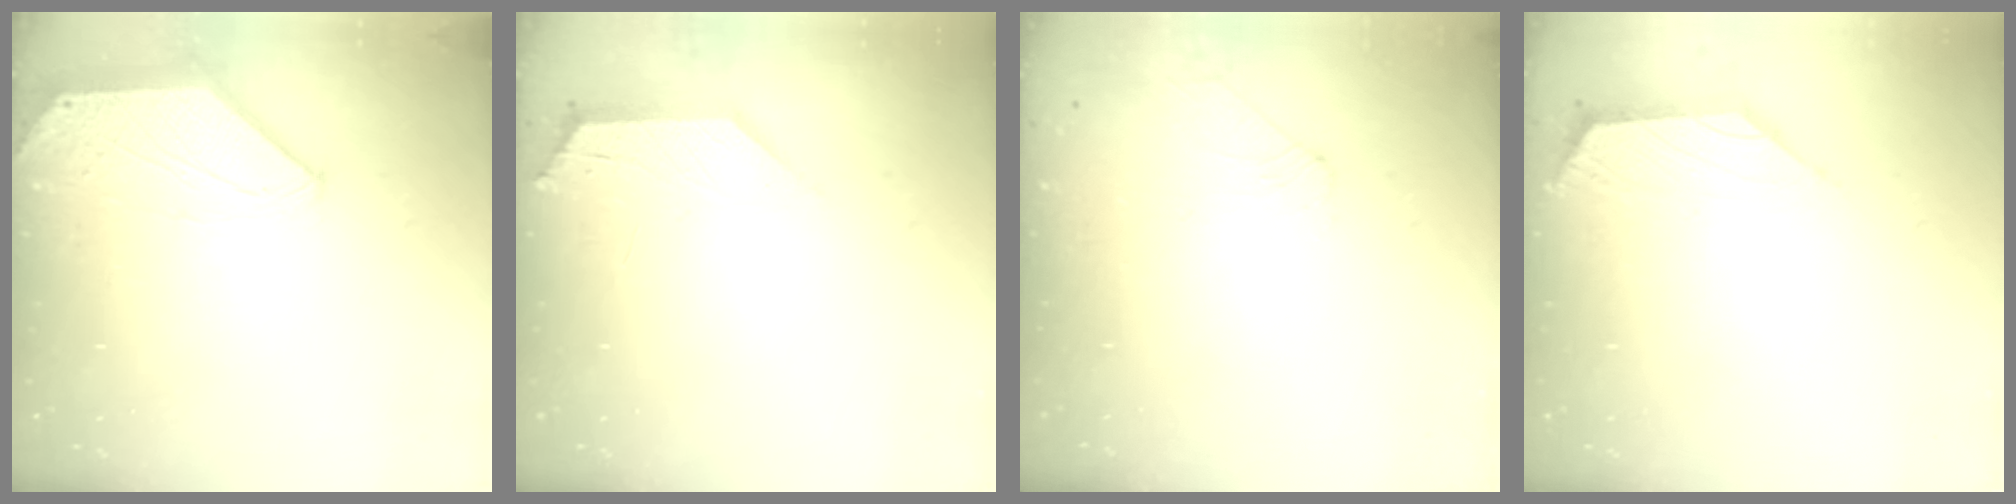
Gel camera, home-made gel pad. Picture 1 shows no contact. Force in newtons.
{"total": 1.8, "press": 1.8, "slide": 0.4}
{"total": 4.4, "press": 4.4, "slide": 0.7}
{"total": 1.5, "press": 1.4, "slide": 0.6}